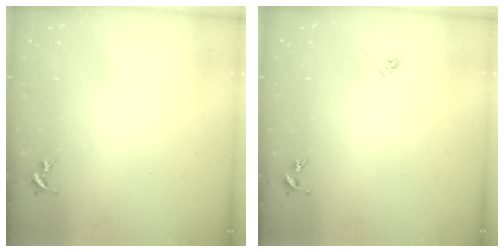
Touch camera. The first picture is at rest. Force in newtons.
{"total": 2.8, "press": 2.6, "slide": 1.1}